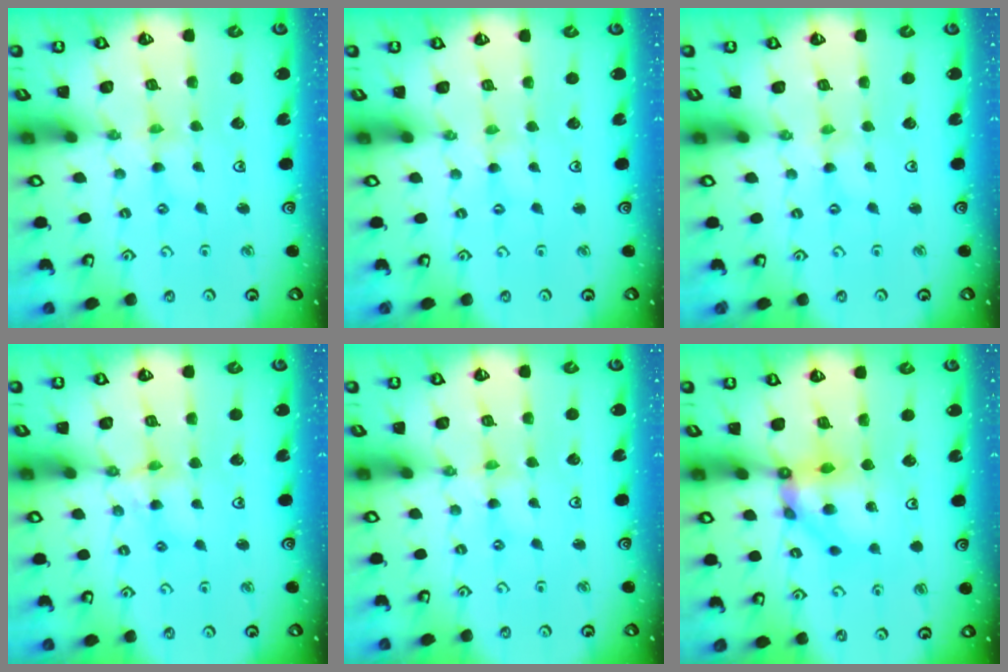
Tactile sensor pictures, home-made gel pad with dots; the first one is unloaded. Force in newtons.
{"total": 1.0, "press": 1.0, "slide": 0.0}
{"total": 0.0}
{"total": 7.0, "press": 7.0, "slide": 0.8}
{"total": 0.0}
{"total": 9.1, "press": 9.0, "slide": 1.1}